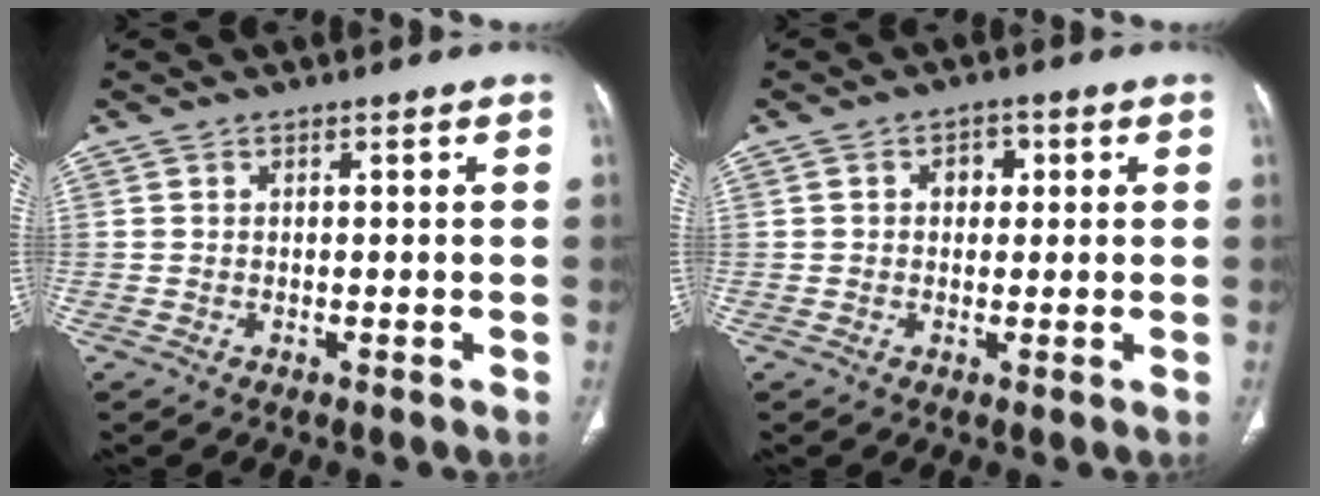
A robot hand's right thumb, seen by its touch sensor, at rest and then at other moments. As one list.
[{"total": 3.0, "force": [0.6, 2.3, 1.8], "torque": [-0.012, 0.005, 0.005]}]